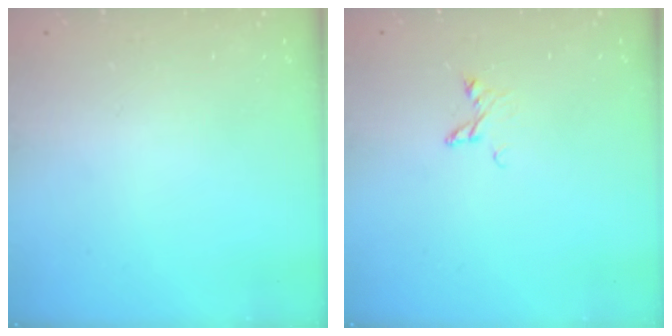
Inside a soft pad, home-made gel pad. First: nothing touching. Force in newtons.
{"total": 3.6, "press": 3.5, "slide": 0.4}